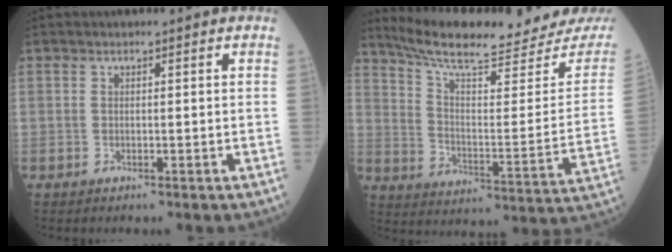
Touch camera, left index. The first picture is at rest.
{"total": 21.8, "force": [20.3, 2.0, 7.6], "torque": [-0.125, -0.072, 0.281]}